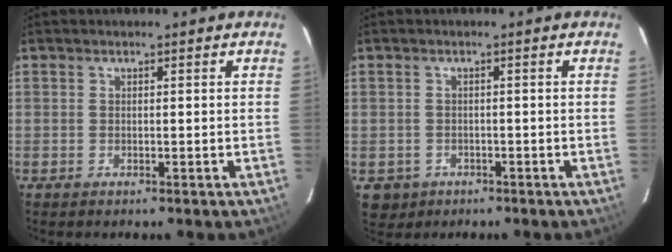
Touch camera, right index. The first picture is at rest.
{"total": 3.9, "force": [-1.2, 3.7, 0.8], "torque": [-0.022, 0.004, -0.010]}